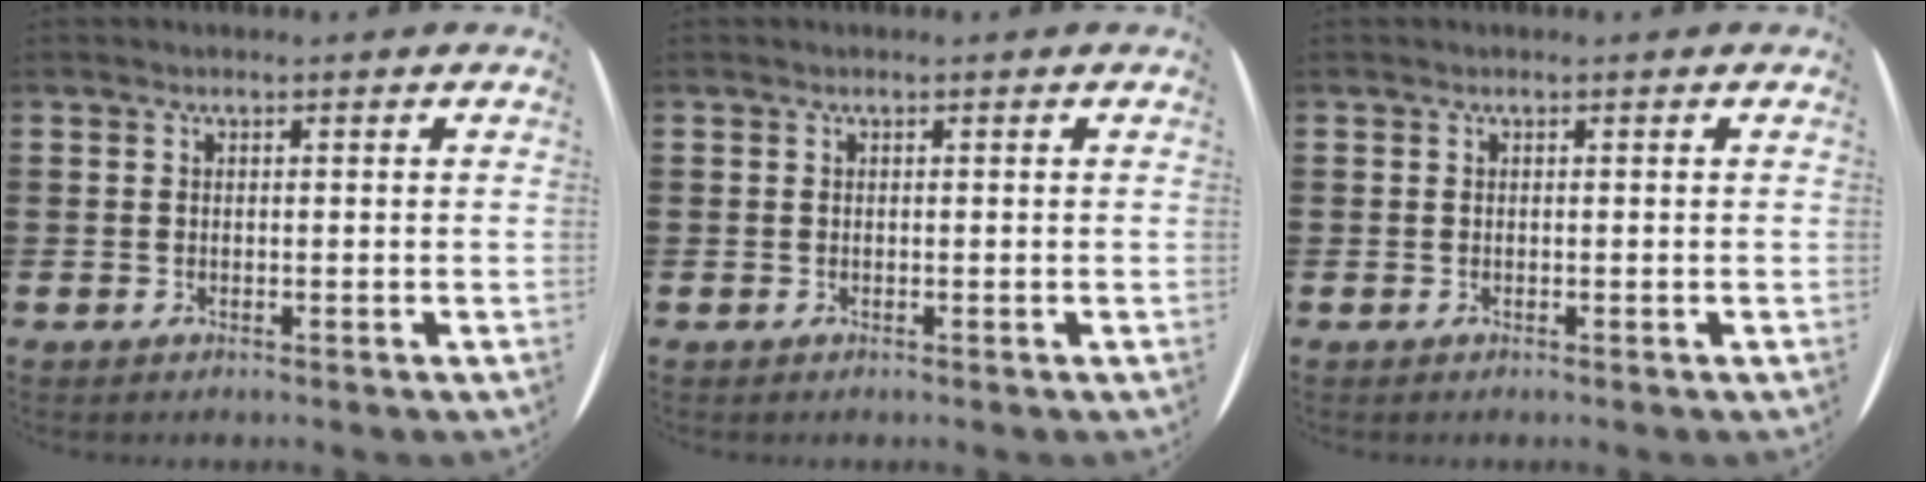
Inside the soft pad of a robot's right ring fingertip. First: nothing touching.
{"total": 0.0}
{"total": 0.0}